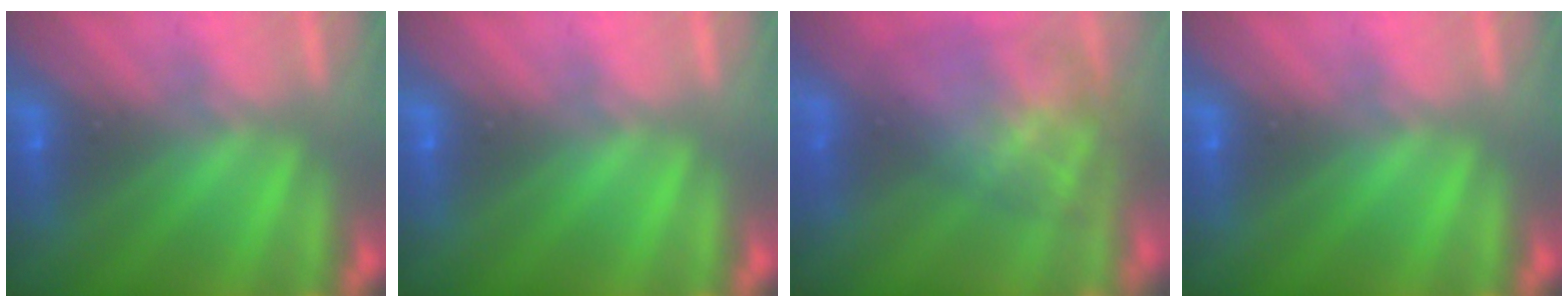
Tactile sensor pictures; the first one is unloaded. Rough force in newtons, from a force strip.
{"total": 0.0}
{"total": 5.9}
{"total": 0.0}